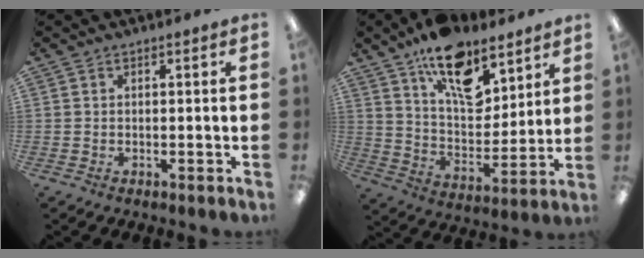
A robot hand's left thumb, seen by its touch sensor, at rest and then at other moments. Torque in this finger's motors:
{"motor_torque": [0.92, 0.28, 1.50, -1.27, 0.18]}